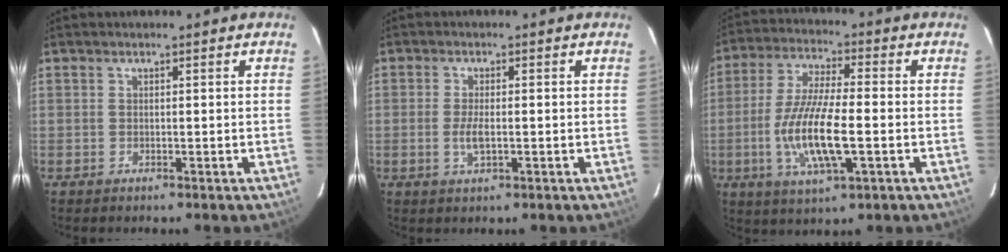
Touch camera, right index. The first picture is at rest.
{"total": 3.3, "force": [-0.7, 1.0, 3.1], "torque": [-0.063, -0.005, -0.012]}
{"total": 13.6, "force": [-3.1, 3.3, 12.9], "torque": [-0.262, -0.011, -0.058]}